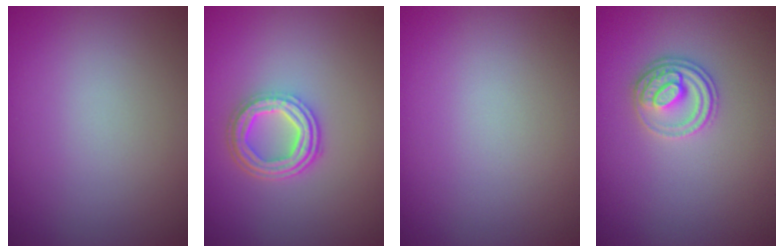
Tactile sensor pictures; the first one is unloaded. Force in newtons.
{"total": 4.4, "press": 3.4, "slide": 2.9}
{"total": 0.0}
{"total": 2.7, "press": 2.5, "slide": 1.0}